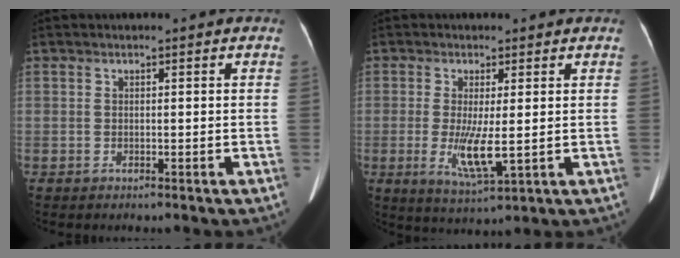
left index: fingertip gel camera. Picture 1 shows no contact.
{"total": 6.4, "force": [-0.5, 1.1, 6.3], "torque": [-0.126, -0.019, -0.001]}